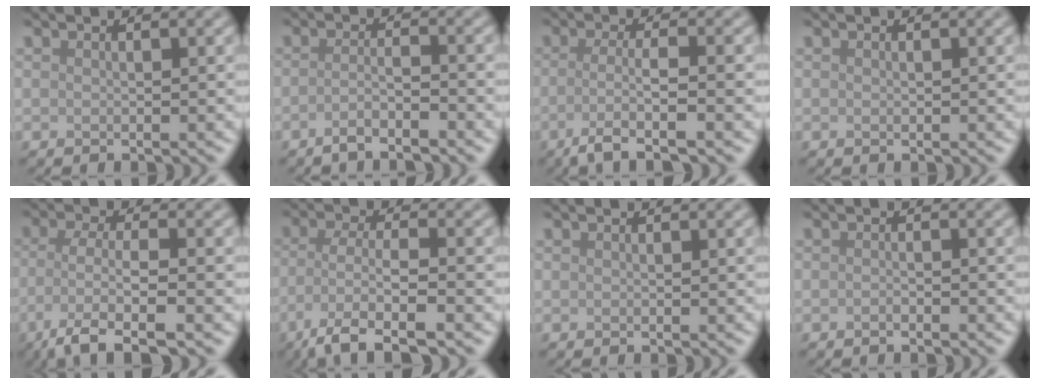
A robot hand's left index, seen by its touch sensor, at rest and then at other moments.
{"total": 2.5, "force": [-1.6, 0.6, 1.9], "torque": [-0.031, 0.004, -0.038]}
{"total": 4.6, "force": [-2.1, 0.9, 4.1], "torque": [-0.065, -0.001, -0.048]}
{"total": 0.0}
{"total": 5.8, "force": [-3.4, 1.4, 4.5], "torque": [-0.087, -0.005, -0.070]}
{"total": 6.4, "force": [-4.0, 1.5, 4.7], "torque": [-0.089, -0.006, -0.080]}
{"total": 0.0}
{"total": 0.8, "force": [-0.5, 0.2, 0.5], "torque": [-0.009, 0.000, -0.009]}